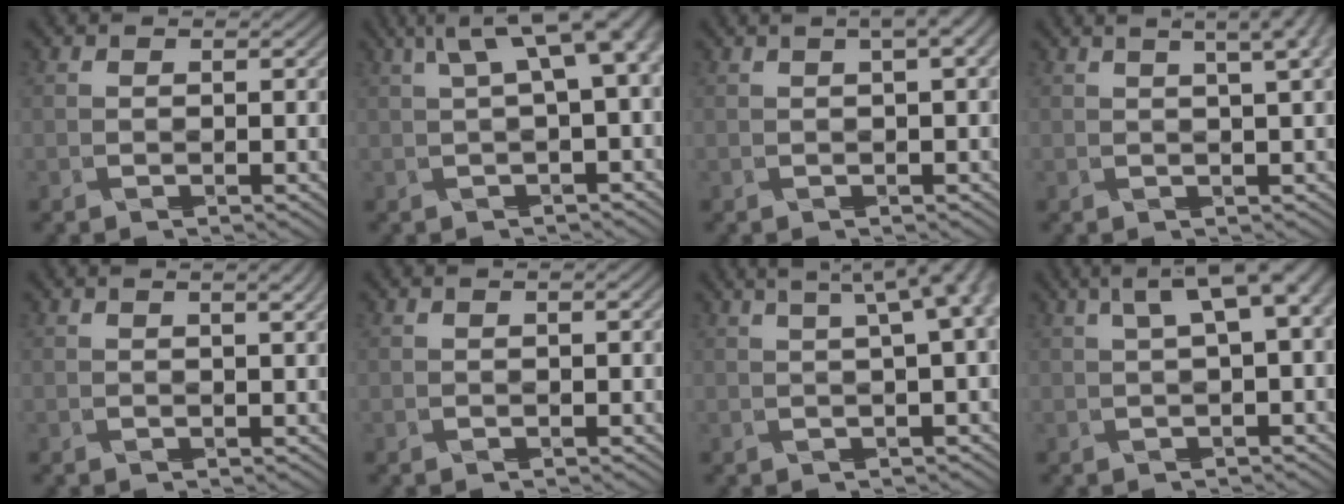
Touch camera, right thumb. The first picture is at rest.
{"total": 9.1, "force": [3.0, 2.8, 8.2], "torque": [-0.144, 0.017, 0.052]}
{"total": 3.0, "force": [1.0, 0.7, 2.7], "torque": [-0.052, 0.004, 0.017]}
{"total": 5.6, "force": [2.7, 1.2, 4.7], "torque": [-0.058, 0.021, 0.036]}
{"total": 1.9, "force": [0.7, 0.4, 1.7], "torque": [-0.032, 0.002, 0.017]}
{"total": 0.7, "force": [0.0, 0.1, 0.7], "torque": [-0.018, -0.001, 0.001]}
{"total": 8.9, "force": [2.7, 2.4, 8.1], "torque": [-0.113, 0.033, 0.037]}
{"total": 7.8, "force": [2.2, 2.5, 7.0], "torque": [-0.129, 0.014, 0.039]}